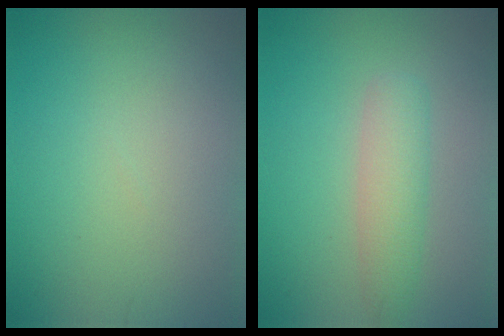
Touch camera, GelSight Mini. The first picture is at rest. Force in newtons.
{"total": 3.1, "press": 3.1, "slide": 0.2}